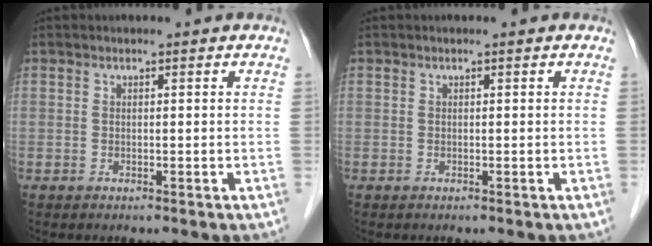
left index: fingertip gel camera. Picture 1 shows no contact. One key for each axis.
{"total": 0.0}